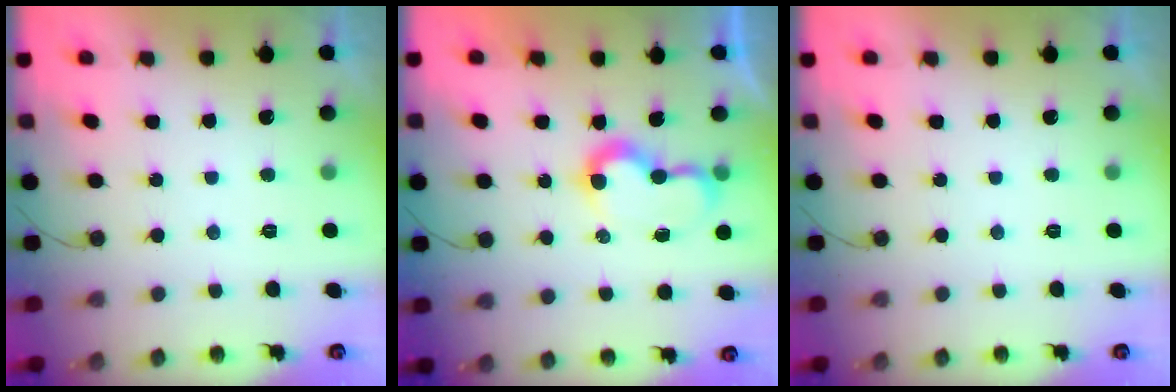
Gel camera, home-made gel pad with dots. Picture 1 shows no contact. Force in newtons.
{"total": 7.4, "press": 7.3, "slide": 0.7}
{"total": 0.0}